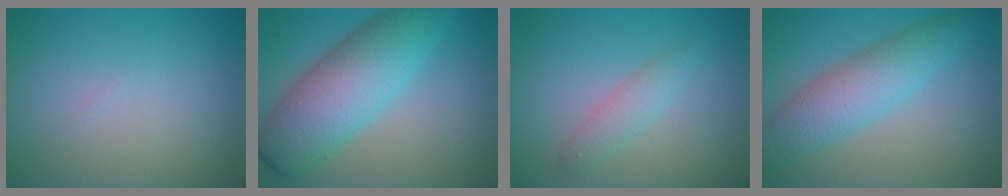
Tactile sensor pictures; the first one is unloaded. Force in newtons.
{"total": 8.4, "press": 8.4, "slide": 0.1}
{"total": 1.9, "press": 1.9, "slide": 0.0}
{"total": 5.3, "press": 5.3, "slide": 0.1}